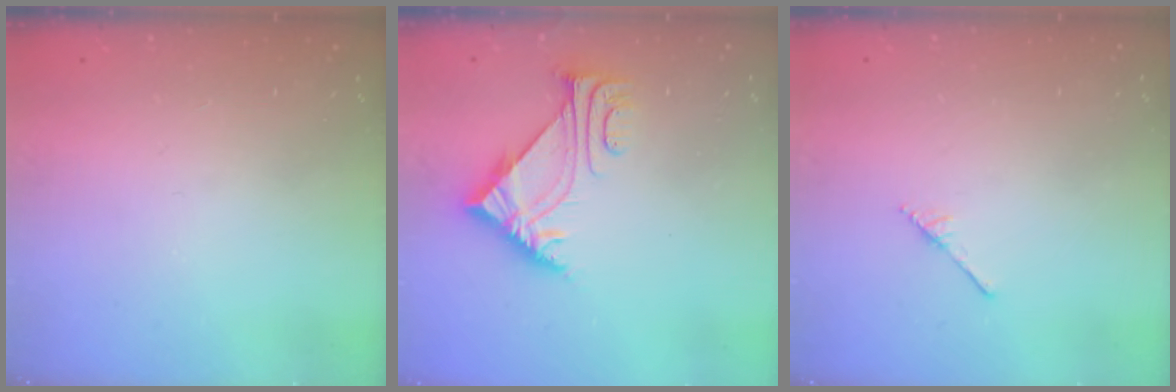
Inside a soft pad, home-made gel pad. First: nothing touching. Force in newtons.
{"total": 6.3, "press": 6.3, "slide": 0.3}
{"total": 2.5, "press": 2.4, "slide": 0.3}